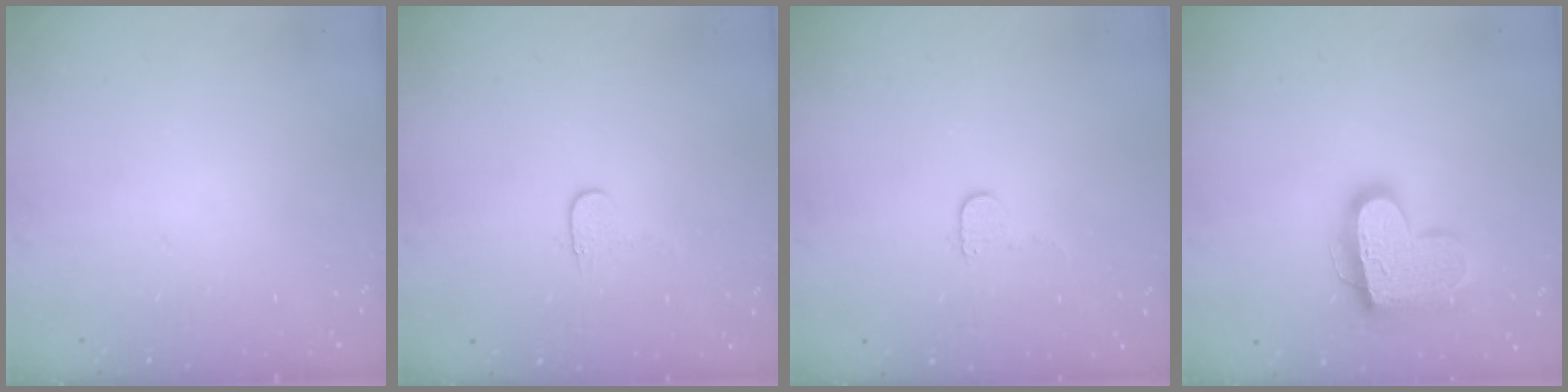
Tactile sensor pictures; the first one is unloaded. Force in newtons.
{"total": 3.5, "press": 3.5, "slide": 0.4}
{"total": 5.0, "press": 4.9, "slide": 0.5}
{"total": 17.5, "press": 17.4, "slide": 1.6}